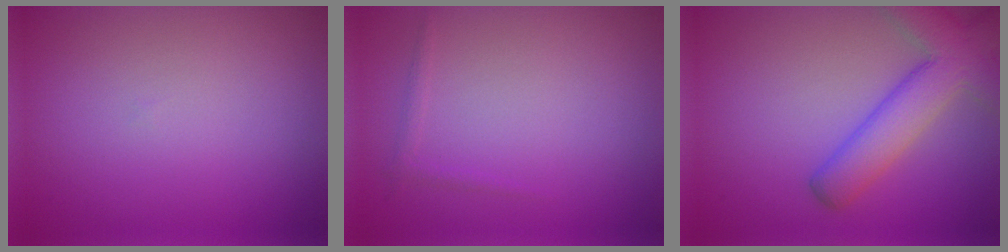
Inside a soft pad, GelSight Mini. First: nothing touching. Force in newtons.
{"total": 0.7, "press": 0.7, "slide": 0.0}
{"total": 6.2, "press": 6.1, "slide": 0.4}